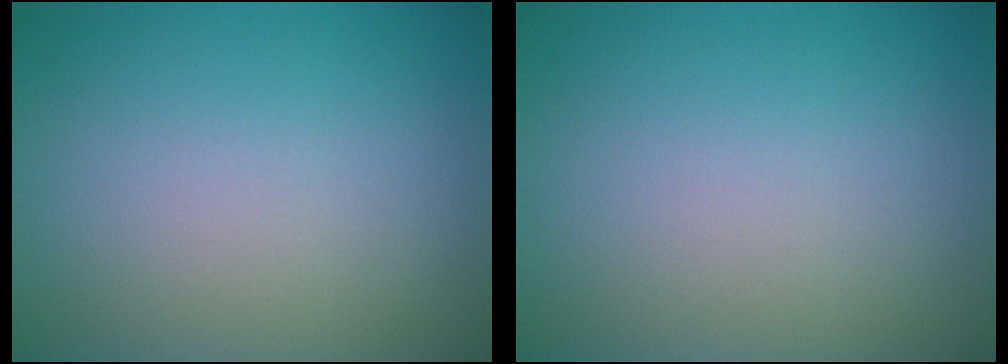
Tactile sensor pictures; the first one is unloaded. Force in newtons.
{"total": 0.0}